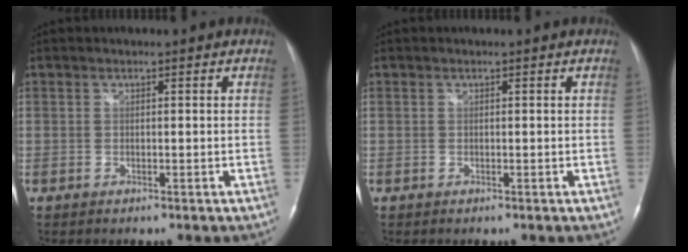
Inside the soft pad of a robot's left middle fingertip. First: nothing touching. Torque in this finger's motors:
{"motor_torque": [-0.09, -0.02, 0.10, 0.01]}